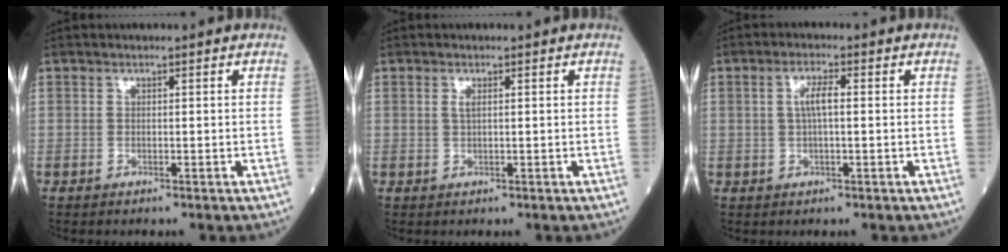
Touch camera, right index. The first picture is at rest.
{"total": 0.9, "force": [0.3, 0.2, 0.9], "torque": [-0.024, 0.001, 0.004]}
{"total": 3.2, "force": [0.3, 0.6, 3.1], "torque": [-0.063, 0.009, 0.006]}